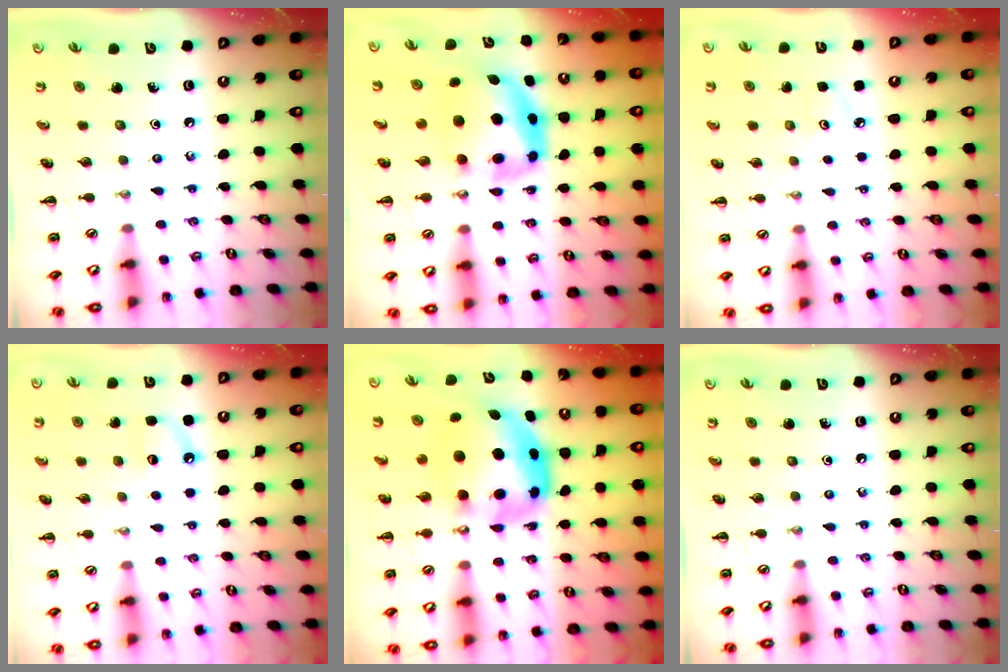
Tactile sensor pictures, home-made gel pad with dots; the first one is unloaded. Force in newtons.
{"total": 6.2, "press": 6.1, "slide": 1.2}
{"total": 2.8, "press": 2.7, "slide": 0.8}
{"total": 6.4, "press": 6.2, "slide": 1.8}
{"total": 8.9, "press": 8.6, "slide": 2.2}
{"total": 0.0}